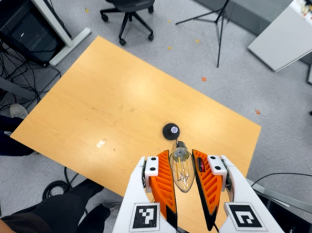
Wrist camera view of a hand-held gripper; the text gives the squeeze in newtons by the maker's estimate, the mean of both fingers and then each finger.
{"total": 14.8, "left": 16.2, "right": 13.4}